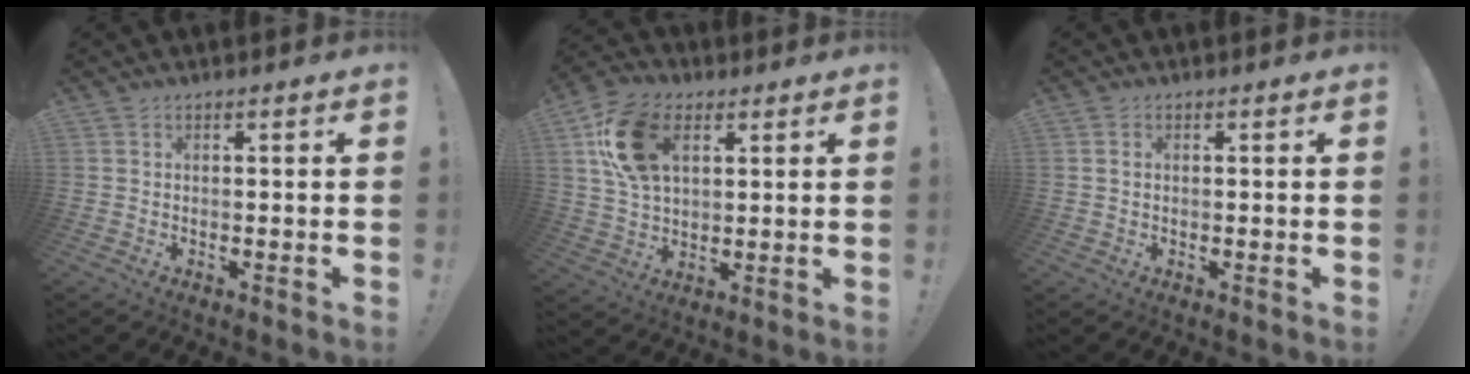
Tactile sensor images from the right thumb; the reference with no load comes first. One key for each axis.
{"total": 16.8, "fx": 5.9, "fy": 10.9, "fz": 11.4, "tx": -0.189, "ty": -0.003, "tz": 0.114}
{"total": 0.9, "fx": 0.2, "fy": 0.7, "fz": 0.5, "tx": -0.012, "ty": 0.005, "tz": 0.004}